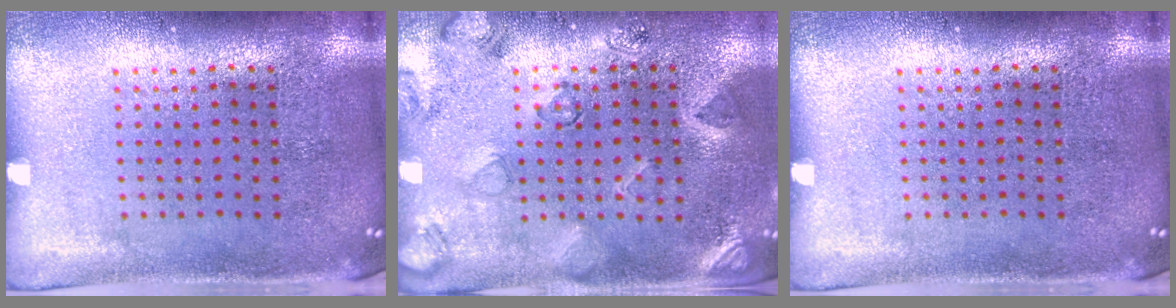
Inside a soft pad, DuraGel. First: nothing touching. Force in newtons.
{"total": 2.6, "press": 1.9, "slide": 1.7}
{"total": 0.0}